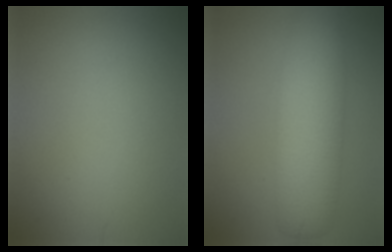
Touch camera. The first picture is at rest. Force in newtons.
{"total": 8.5, "press": 8.5, "slide": 0.2}